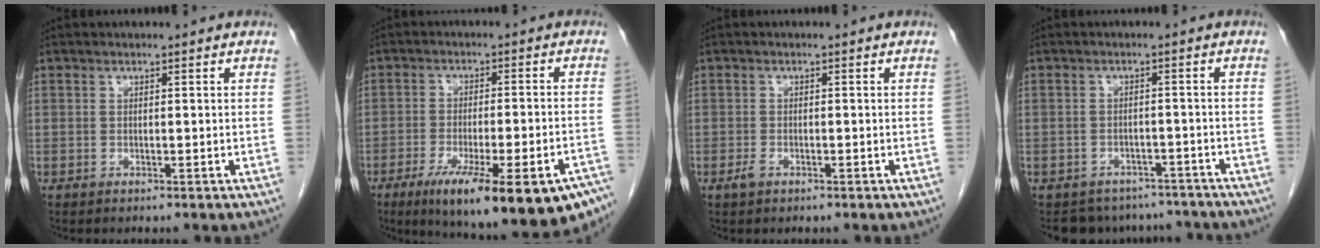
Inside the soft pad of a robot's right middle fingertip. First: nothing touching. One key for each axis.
{"total": 23.1, "fx": -16.6, "fy": 3.9, "fz": 15.5, "tx": -0.166, "ty": -0.021, "tz": -0.223}
{"total": 1.3, "fx": -0.8, "fy": 0.6, "fz": 0.8, "tx": -0.020, "ty": 0.000, "tz": -0.012}
{"total": 8.9, "fx": -8.0, "fy": 3.9, "fz": 0.6, "tx": -0.002, "ty": 0.012, "tz": -0.092}